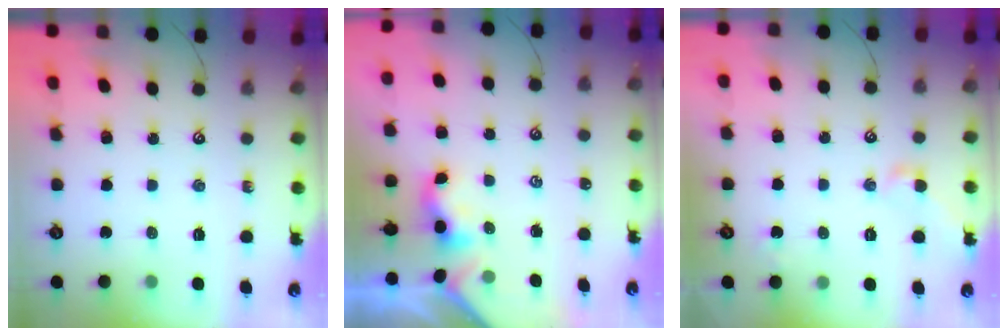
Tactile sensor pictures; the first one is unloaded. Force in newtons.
{"total": 0.5, "press": 0.4, "slide": 0.3}
{"total": 3.7, "press": 3.7, "slide": 0.7}